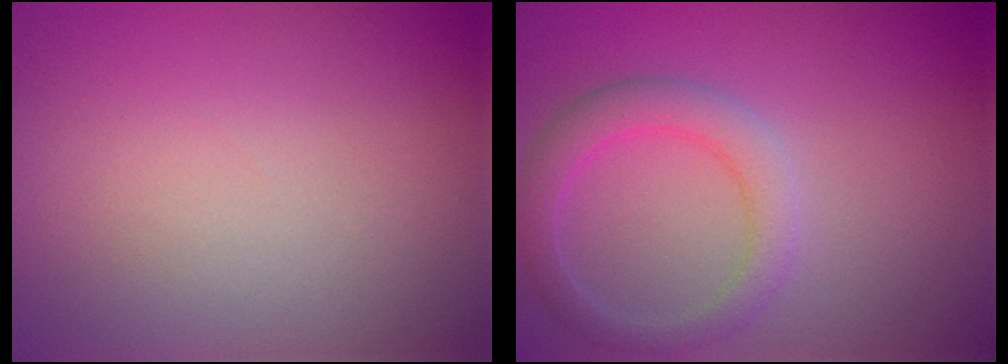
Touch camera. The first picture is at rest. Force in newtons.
{"total": 3.2, "press": 3.2, "slide": 0.2}